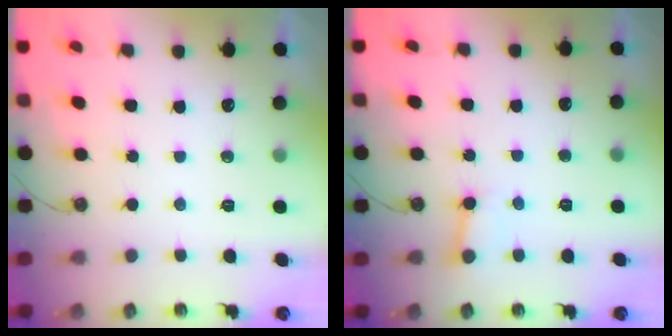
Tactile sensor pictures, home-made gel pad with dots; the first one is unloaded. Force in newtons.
{"total": 3.8, "press": 3.7, "slide": 0.5}